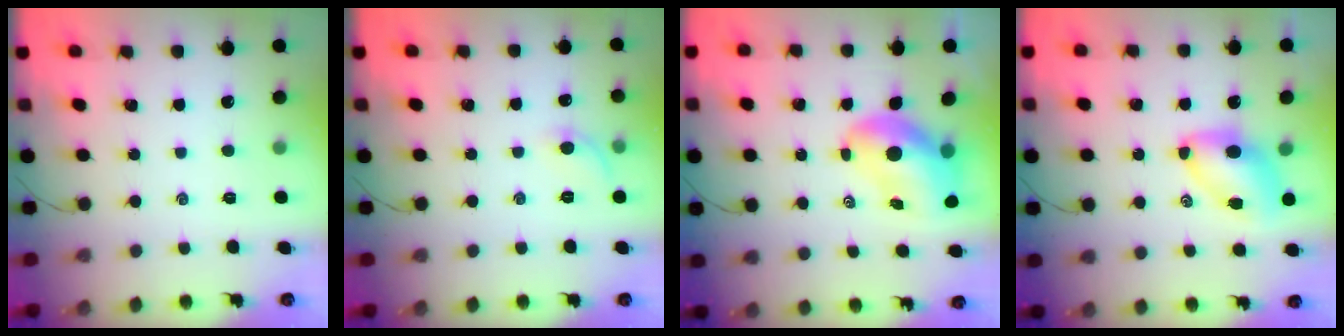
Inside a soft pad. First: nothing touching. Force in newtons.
{"total": 5.5, "press": 5.2, "slide": 1.8}
{"total": 9.4, "press": 8.9, "slide": 2.9}
{"total": 7.1, "press": 7.0, "slide": 1.1}